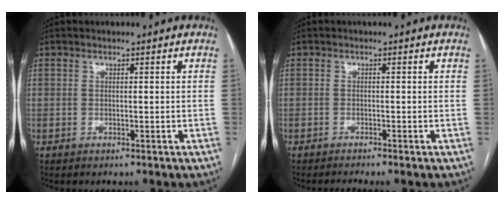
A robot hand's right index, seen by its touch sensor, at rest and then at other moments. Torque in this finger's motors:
{"motor_torque": [0.02, 0.03, 0.00, 0.01]}